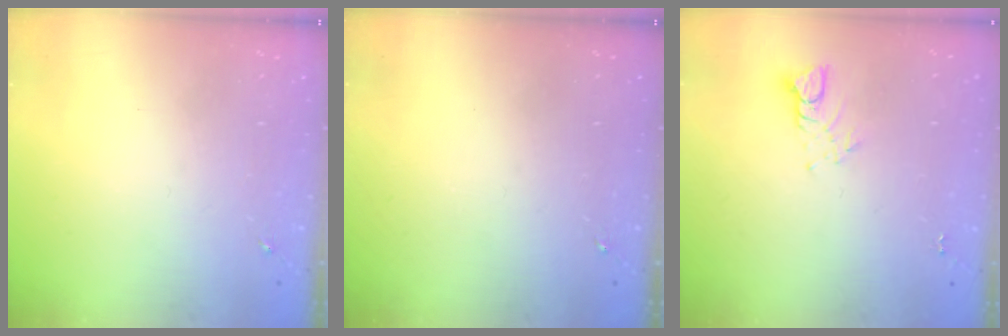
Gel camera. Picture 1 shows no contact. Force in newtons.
{"total": 0.0}
{"total": 3.5, "press": 3.5, "slide": 0.3}